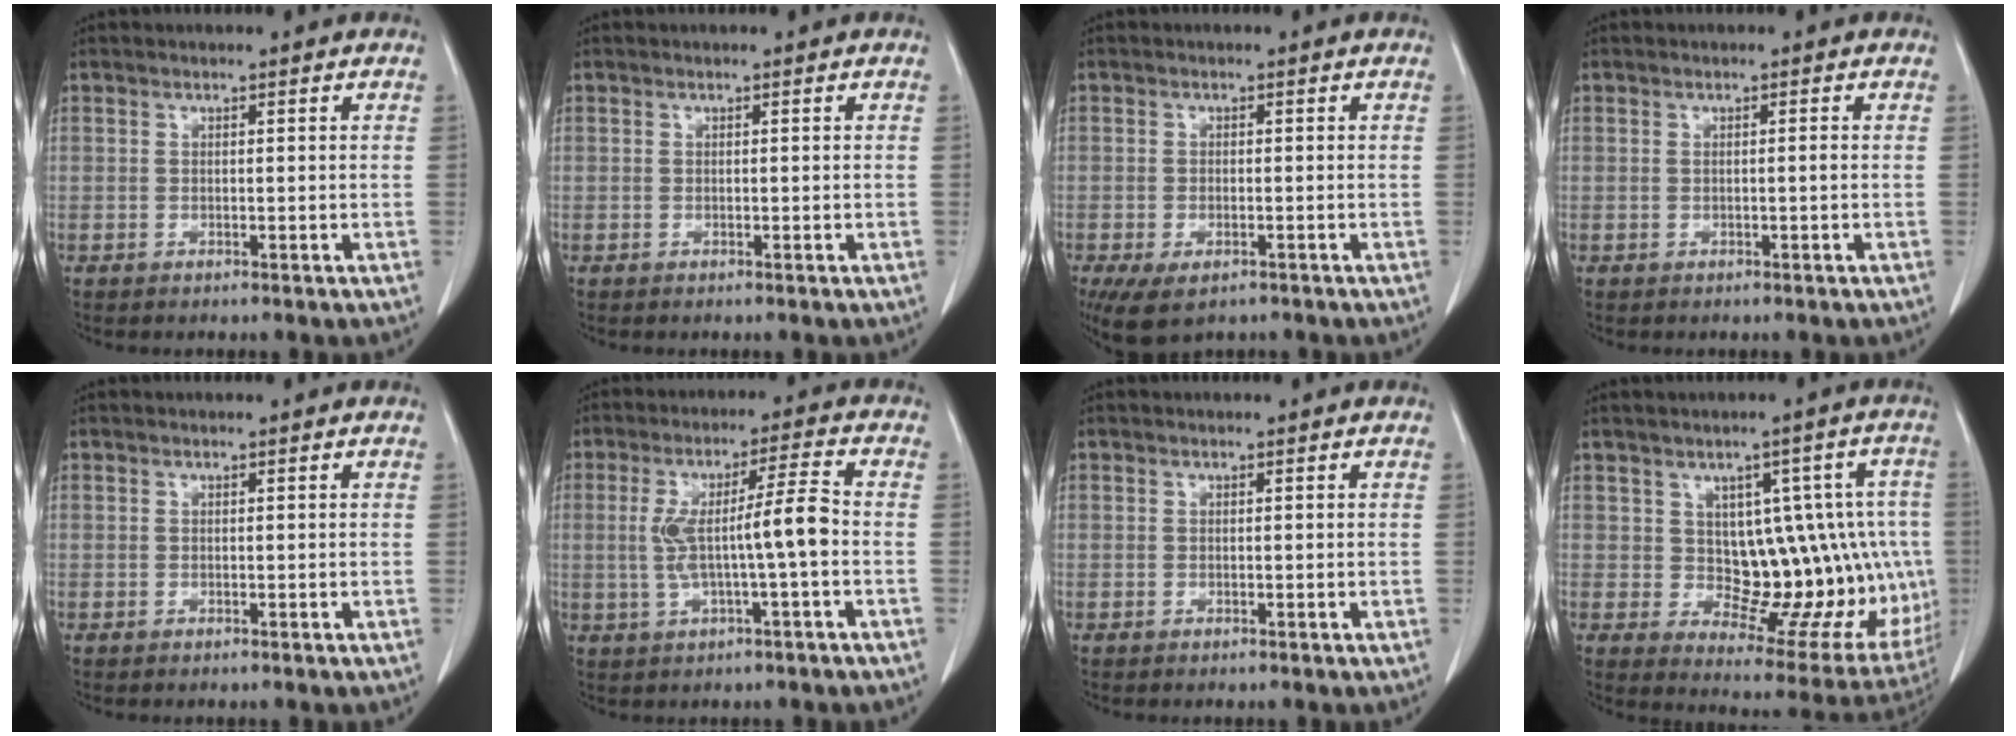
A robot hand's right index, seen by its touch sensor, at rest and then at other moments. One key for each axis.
{"total": 0.0}
{"total": 6.6, "fx": -4.1, "fy": 3.2, "fz": 4.0, "tx": -0.073, "ty": -0.011, "tz": -0.065}
{"total": 0.7, "fx": -0.1, "fy": 0.0, "fz": 0.7, "tx": -0.014, "ty": -0.001, "tz": 0.001}
{"total": 0.0}
{"total": 8.4, "fx": -0.8, "fy": 0.1, "fz": 8.3, "tx": -0.157, "ty": 0.017, "tz": -0.012}
{"total": 0.0}
{"total": 14.3, "fx": 0.6, "fy": 7.9, "fz": 11.9, "tx": -0.123, "ty": 0.023, "tz": 0.026}